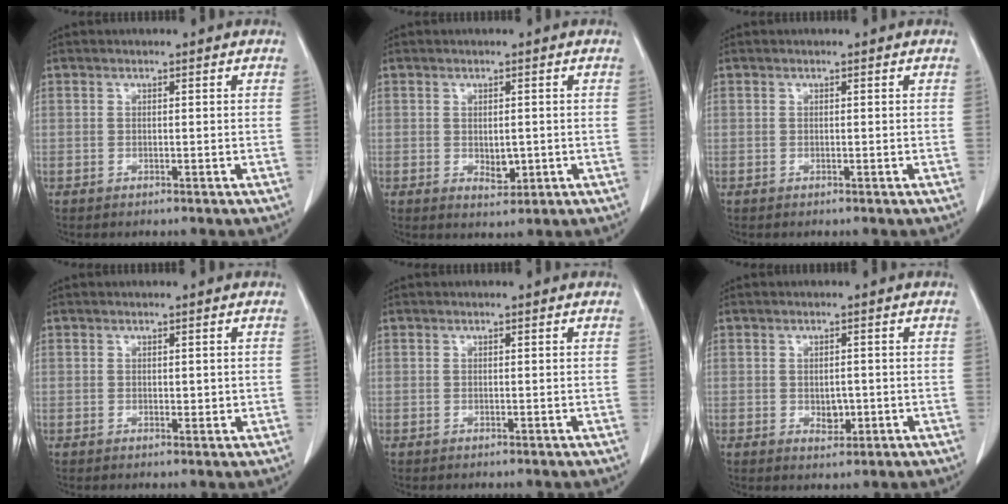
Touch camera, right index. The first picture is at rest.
{"total": 2.7, "force": [-0.3, 1.5, 2.2], "torque": [-0.034, -0.006, 0.004]}
{"total": 0.0}
{"total": 1.4, "force": [0.2, 0.7, 1.2], "torque": [-0.016, -0.004, 0.006]}
{"total": 0.0}
{"total": 2.4, "force": [-0.4, 1.5, 1.9], "torque": [-0.027, -0.002, 0.002]}